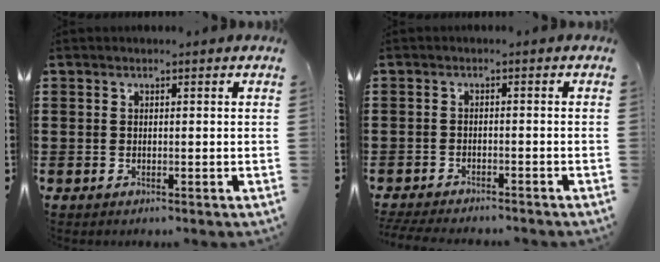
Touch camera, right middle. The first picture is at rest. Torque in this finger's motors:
{"motor_torque": [1.17, -0.38, 0.49, 0.15]}